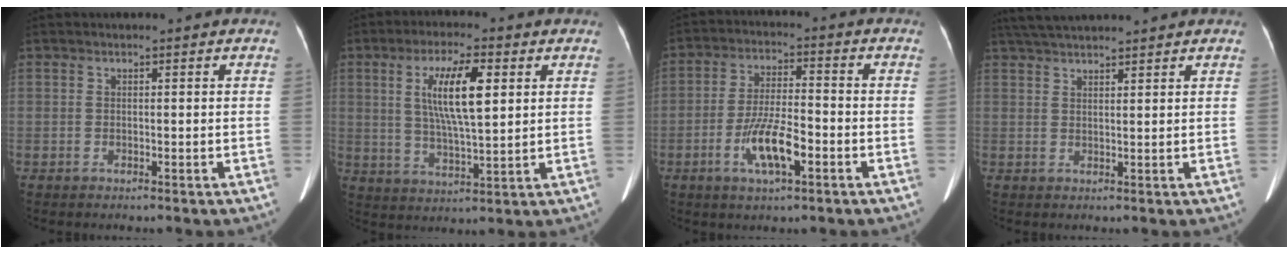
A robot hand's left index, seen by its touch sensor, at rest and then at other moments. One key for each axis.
{"total": 9.4, "fx": 2.3, "fy": 1.6, "fz": 9.0, "tx": -0.168, "ty": -0.002, "tz": 0.047}
{"total": 8.1, "fx": -3.7, "fy": 1.7, "fz": 7.0, "tx": -0.136, "ty": -0.010, "tz": -0.063}
{"total": 9.0, "fx": 8.1, "fy": 0.4, "fz": 3.9, "tx": -0.068, "ty": 0.027, "tz": 0.126}